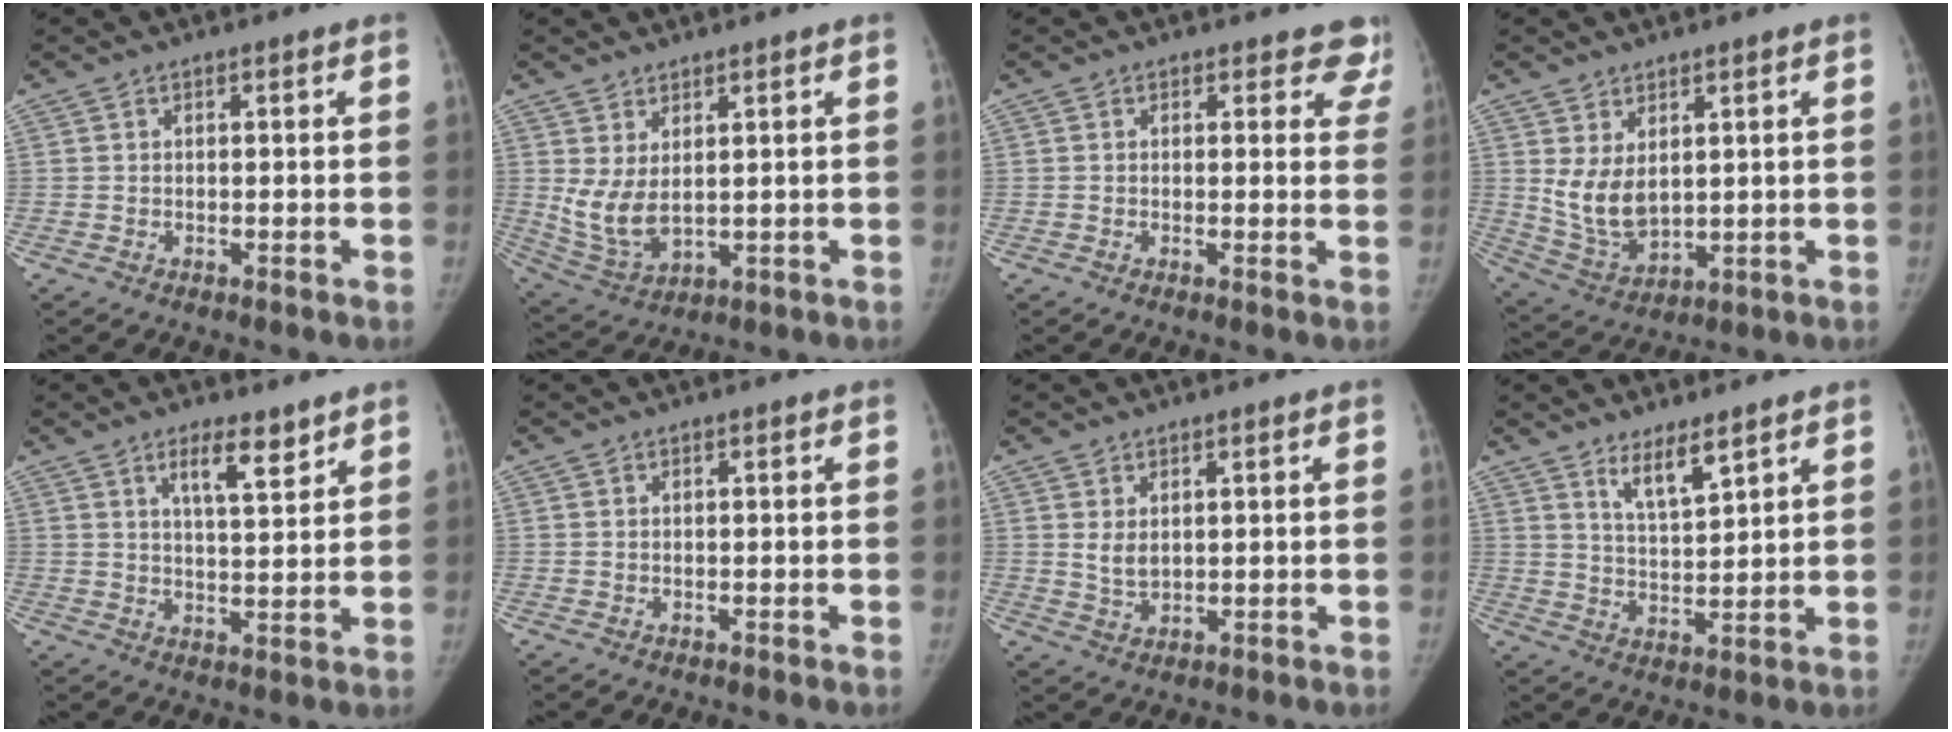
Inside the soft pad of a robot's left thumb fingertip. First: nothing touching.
{"total": 7.2, "force": [1.6, 3.7, 6.0], "torque": [-0.120, -0.021, 0.050]}
{"total": 5.3, "force": [4.5, 2.7, 0.6], "torque": [0.043, -0.018, 0.023]}
{"total": 8.2, "force": [2.2, 4.9, 6.2], "torque": [-0.107, -0.023, 0.065]}
{"total": 6.7, "force": [4.5, 2.0, 4.6], "torque": [-0.060, -0.033, 0.072]}
{"total": 0.0}
{"total": 3.1, "force": [1.1, 1.9, 2.2], "torque": [-0.033, -0.014, 0.027]}
{"total": 6.1, "force": [4.4, 1.5, 4.0], "torque": [-0.060, -0.041, 0.082]}